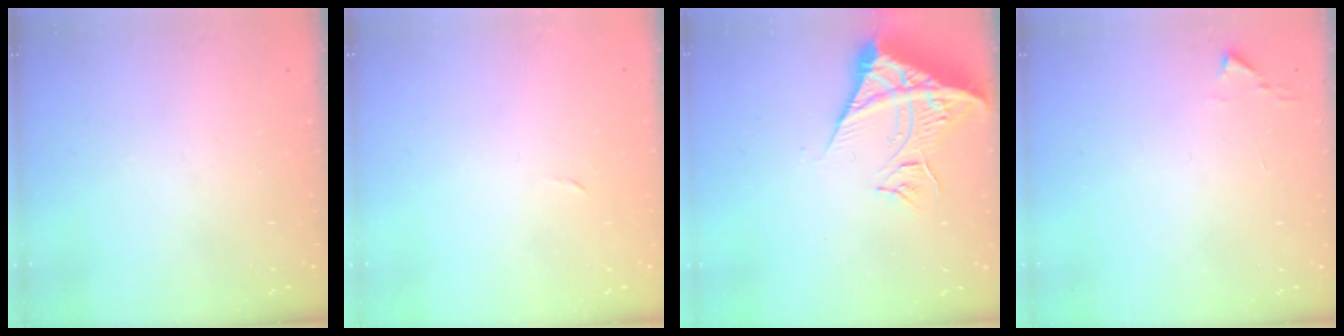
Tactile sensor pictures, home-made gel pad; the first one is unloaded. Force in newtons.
{"total": 2.3, "press": 2.3, "slide": 0.4}
{"total": 13.5, "press": 13.4, "slide": 1.8}
{"total": 2.4, "press": 2.4, "slide": 0.3}